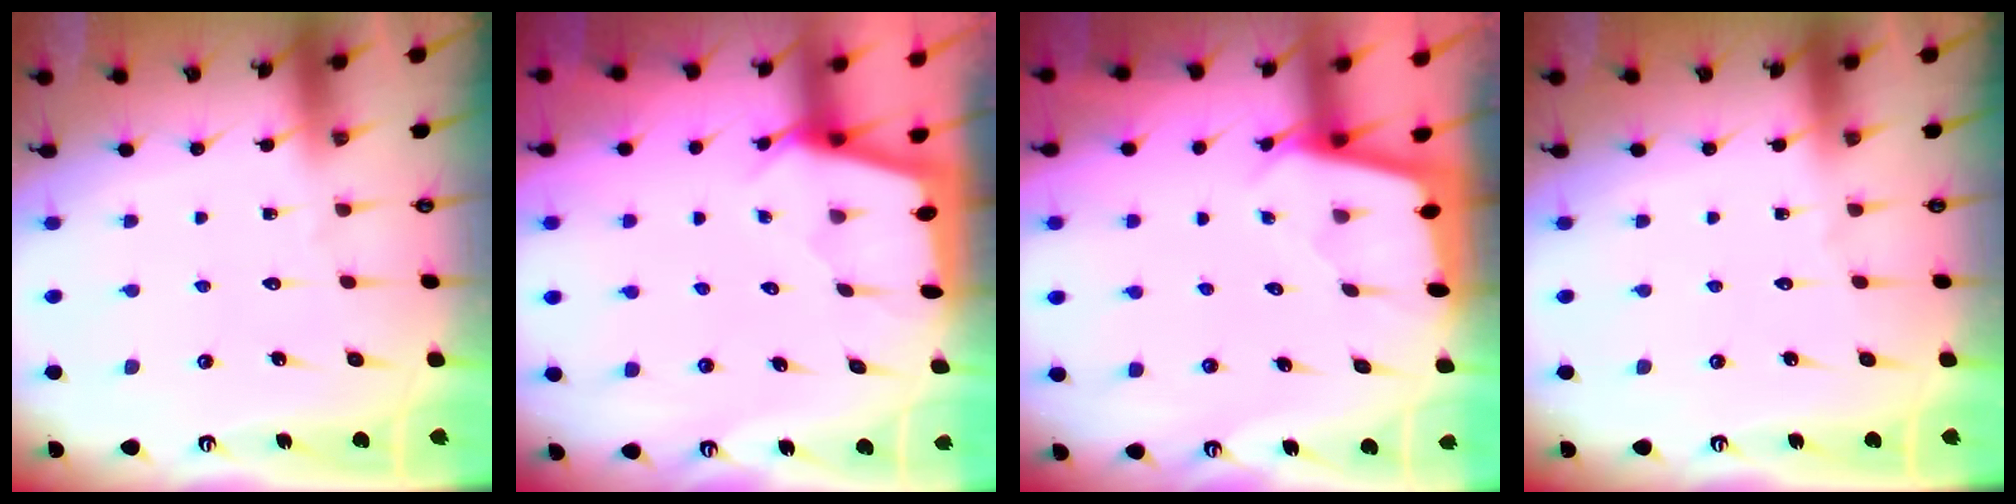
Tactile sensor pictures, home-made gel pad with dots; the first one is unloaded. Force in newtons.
{"total": 2.2, "press": 2.2, "slide": 0.3}
{"total": 1.9, "press": 1.9, "slide": 0.2}
{"total": 0.0}